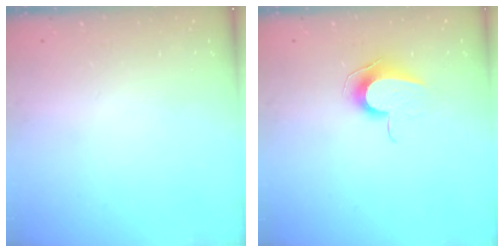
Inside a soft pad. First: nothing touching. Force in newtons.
{"total": 9.9, "press": 9.9, "slide": 0.3}